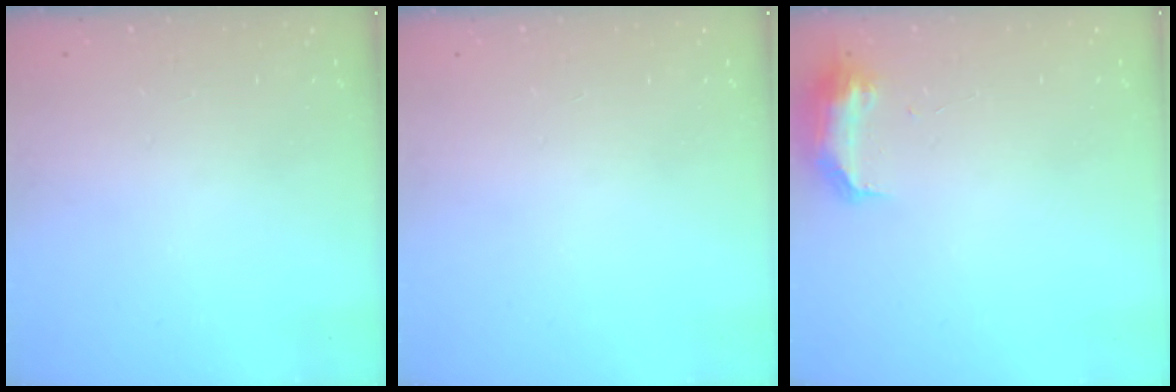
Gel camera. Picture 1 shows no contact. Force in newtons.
{"total": 0.0}
{"total": 8.5, "press": 8.4, "slide": 0.9}